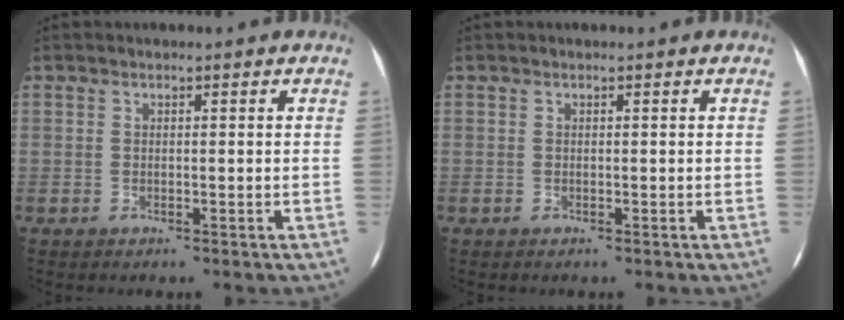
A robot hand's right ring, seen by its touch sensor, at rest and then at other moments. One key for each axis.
{"total": 0.0}